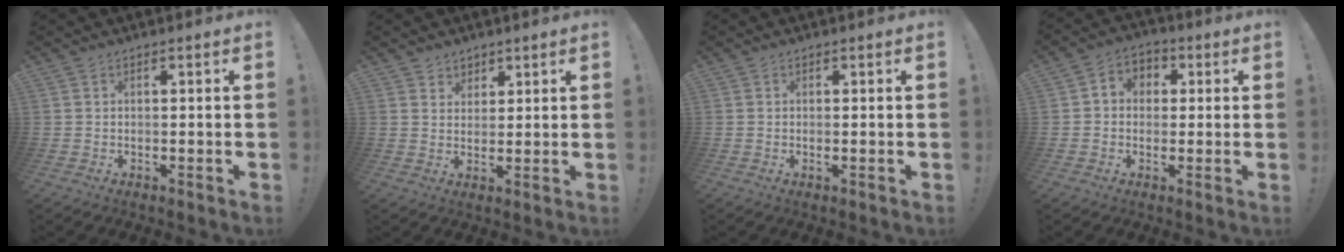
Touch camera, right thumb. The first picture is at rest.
{"total": 4.2, "force": [3.0, 2.9, -0.1], "torque": [0.009, -0.021, 0.054]}
{"total": 0.6, "force": [0.0, 0.0, 0.6], "torque": [-0.008, -0.002, -0.002]}
{"total": 5.2, "force": [-0.6, 4.8, 2.0], "torque": [-0.022, 0.014, -0.009]}